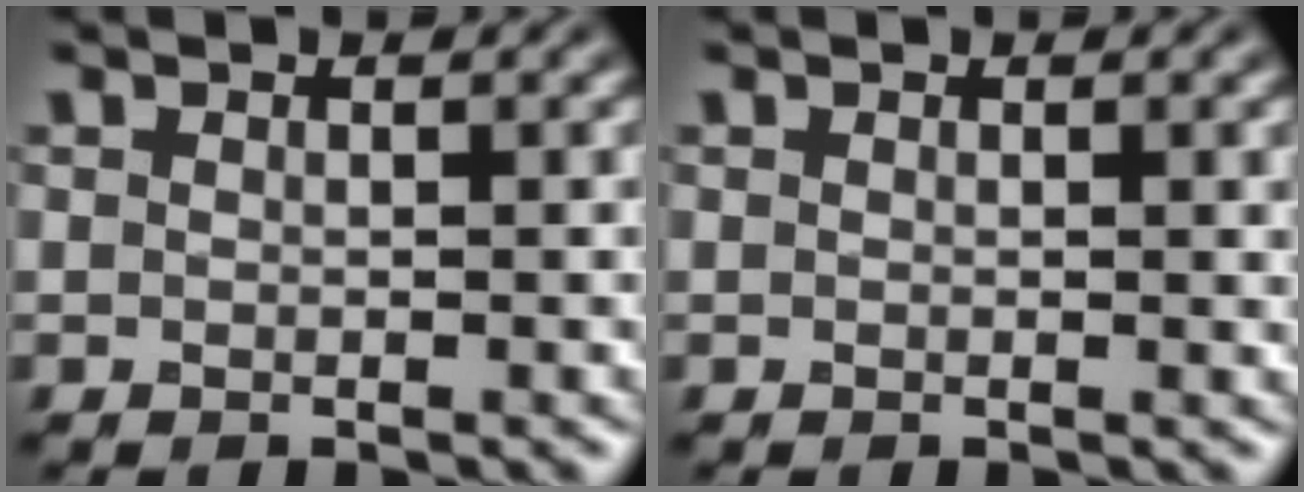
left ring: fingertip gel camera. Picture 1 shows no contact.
{"total": 1.1, "force": [0.3, 0.3, 1.0], "torque": [-0.008, 0.001, 0.002]}